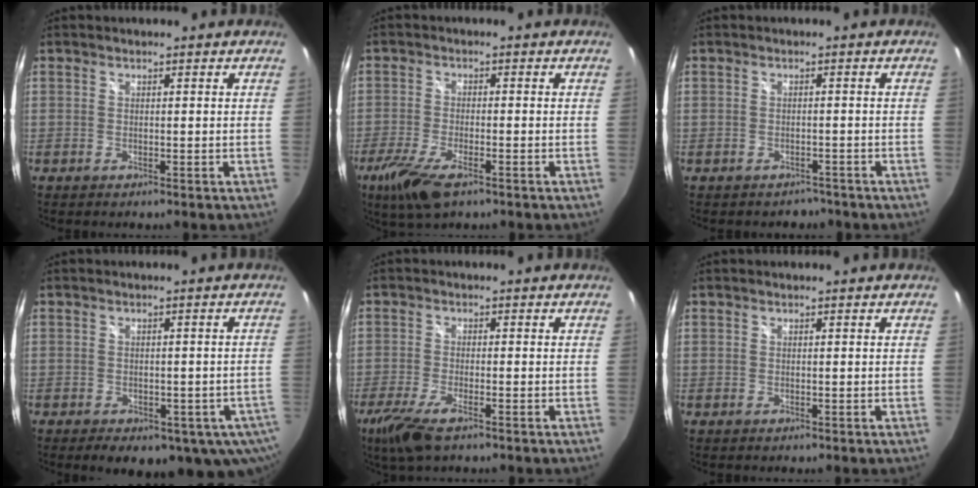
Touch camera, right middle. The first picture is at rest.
{"total": 8.7, "force": [-5.5, 2.6, 6.3], "torque": [-0.152, -0.031, -0.105]}
{"total": 2.4, "force": [-1.8, 1.6, -0.2], "torque": [0.006, 0.013, -0.021]}
{"total": 11.7, "force": [-6.0, 5.9, 8.1], "torque": [-0.128, -0.031, -0.069]}
{"total": 7.2, "force": [-4.7, 1.5, 5.2], "torque": [-0.129, -0.025, -0.092]}
{"total": 0.0}